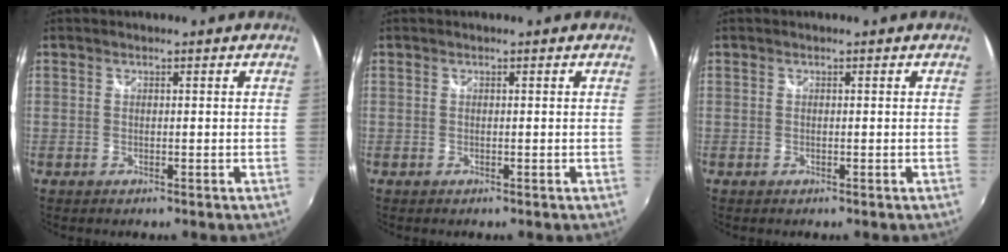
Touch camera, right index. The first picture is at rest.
{"total": 0.0}
{"total": 0.0}